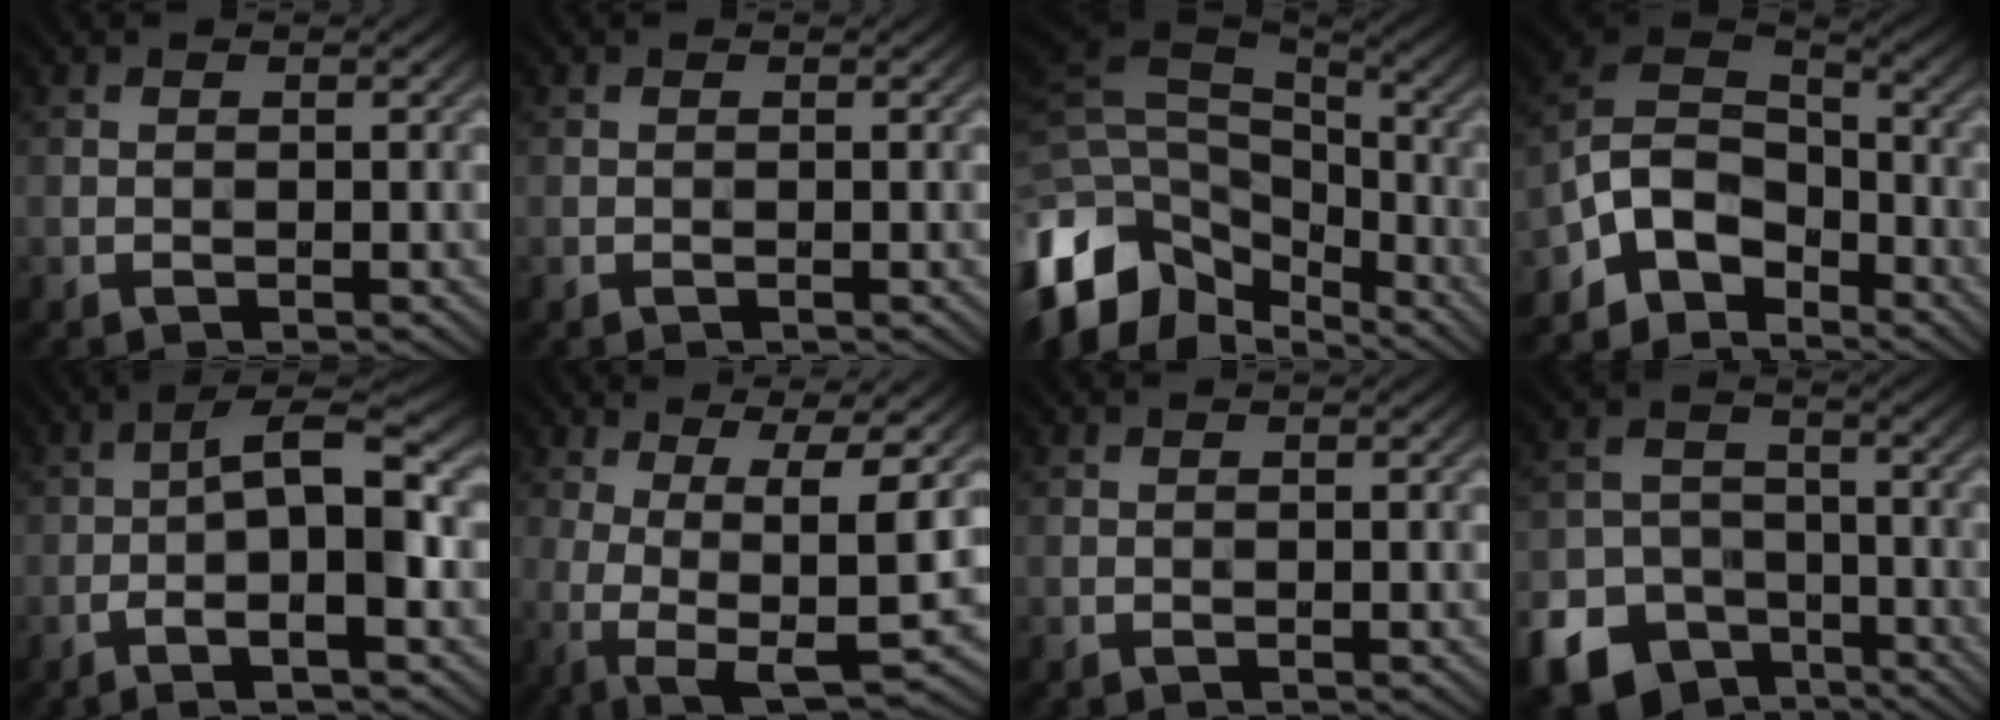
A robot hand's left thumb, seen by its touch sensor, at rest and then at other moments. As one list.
[{"total": 0.0}, {"total": 14.2, "force": [-4.3, 9.7, 9.4], "torque": [-0.247, -0.009, -0.046]}, {"total": 9.1, "force": [-5.7, 5.7, 4.2], "torque": [-0.105, -0.004, -0.115]}, {"total": 7.9, "force": [-1.6, 1.7, 7.6], "torque": [-0.123, 0.012, -0.034]}, {"total": 8.2, "force": [0.4, 1.8, 8.0], "torque": [-0.145, -0.006, 0.021]}, {"total": 0.0}, {"total": 12.5, "force": [-7.9, 8.7, 4.3], "torque": [-0.130, -0.049, -0.108]}]